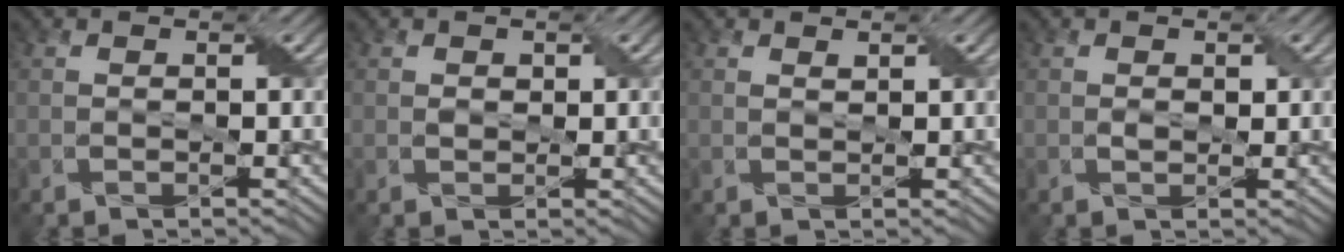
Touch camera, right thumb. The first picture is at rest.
{"total": 0.9, "force": [0.3, 0.7, 0.4], "torque": [-0.012, -0.002, 0.006]}
{"total": 0.6, "force": [0.6, 0.2, 0.2], "torque": [-0.008, -0.001, 0.012]}
{"total": 1.1, "force": [0.2, 0.7, 0.8], "torque": [-0.017, -0.002, 0.005]}